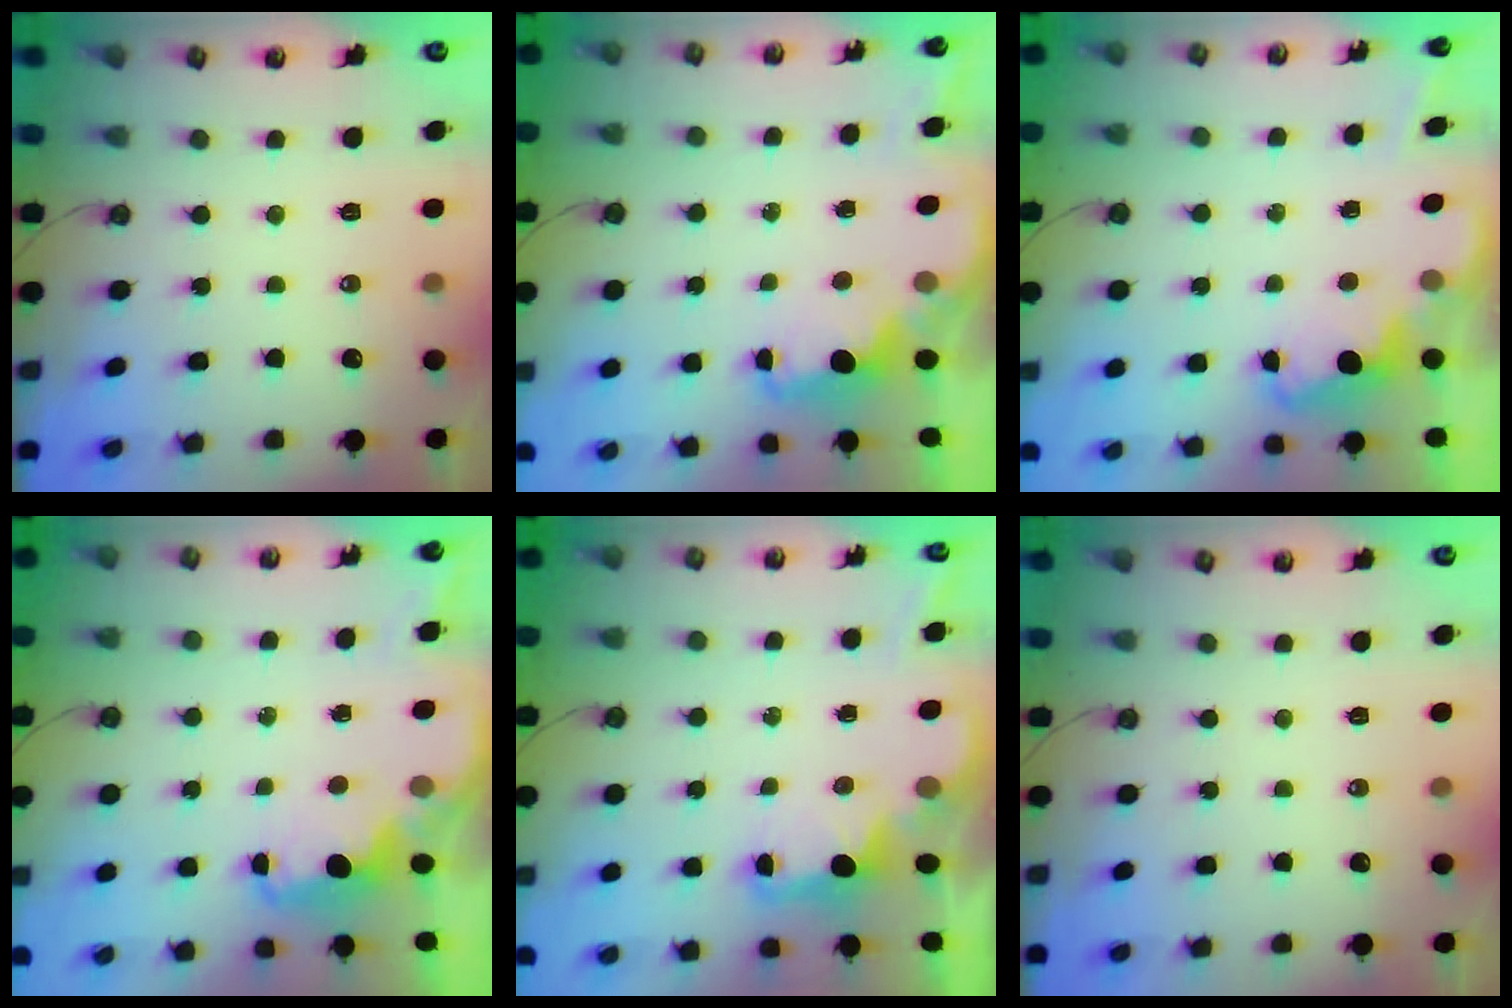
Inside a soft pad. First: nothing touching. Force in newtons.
{"total": 1.9, "press": 1.7, "slide": 0.7}
{"total": 2.2, "press": 2.1, "slide": 0.5}
{"total": 2.3, "press": 2.1, "slide": 0.8}
{"total": 2.1, "press": 2.0, "slide": 0.8}
{"total": 0.0}